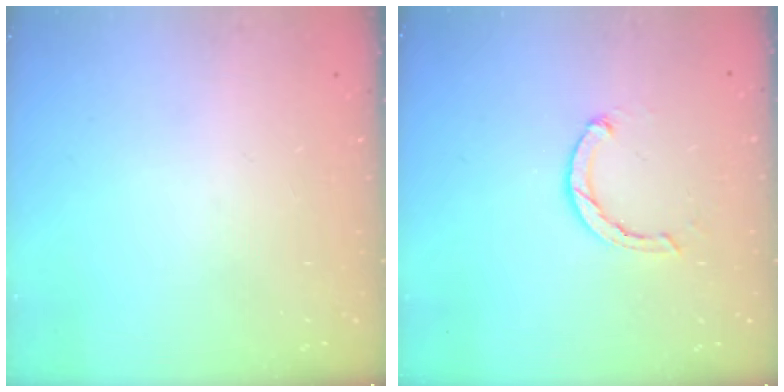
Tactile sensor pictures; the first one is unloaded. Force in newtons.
{"total": 2.3, "press": 2.3, "slide": 0.3}